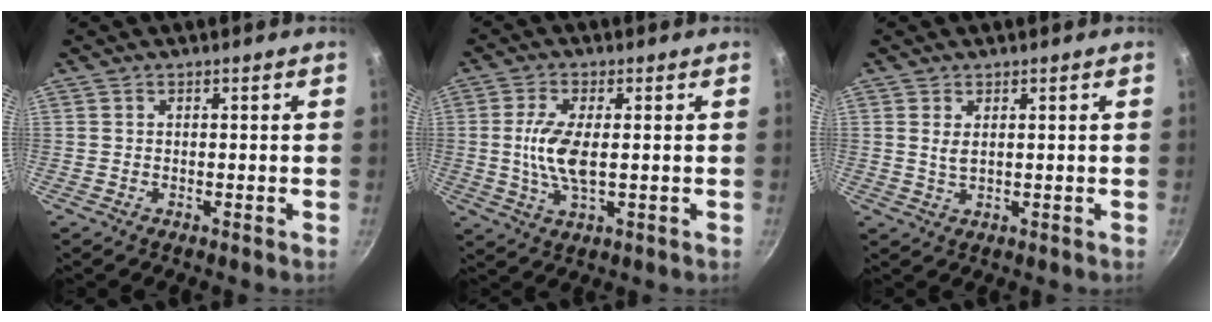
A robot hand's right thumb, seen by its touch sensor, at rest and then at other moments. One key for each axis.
{"total": 7.9, "fx": 0.2, "fy": 3.1, "fz": 7.3, "tx": -0.154, "ty": -0.003, "tz": 0.002}
{"total": 2.1, "fx": 0.7, "fy": 1.0, "fz": 1.7, "tx": -0.031, "ty": -0.005, "tz": 0.016}